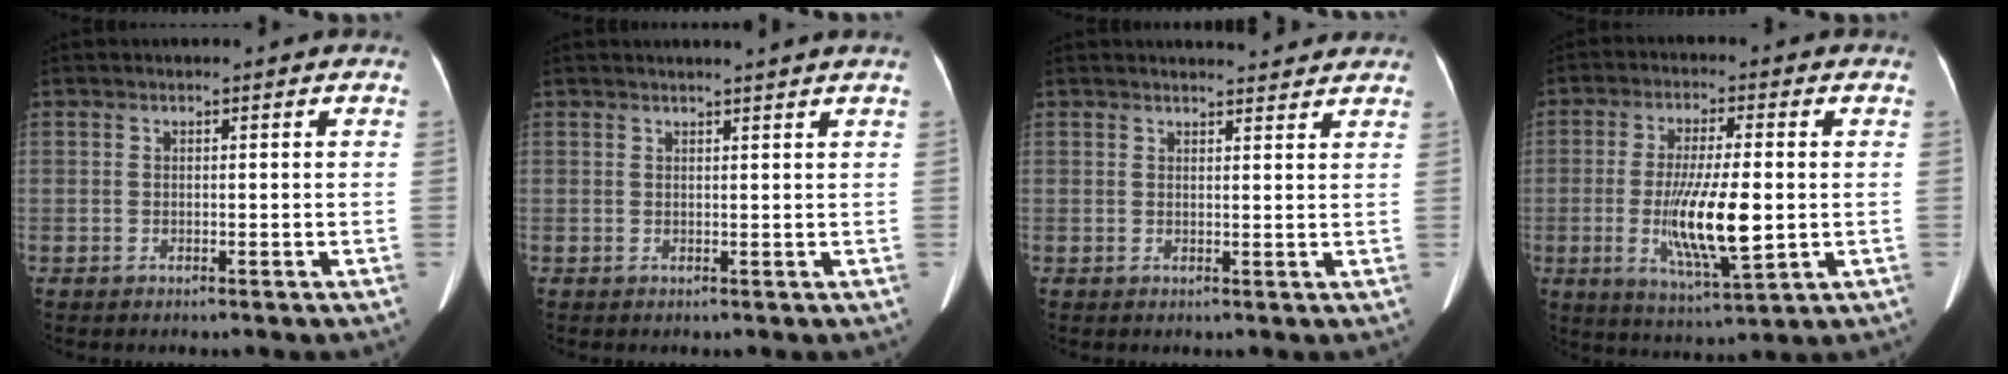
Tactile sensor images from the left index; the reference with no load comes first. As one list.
[{"total": 3.2, "force": [2.8, -0.9, 1.3], "torque": [-0.020, 0.001, 0.033]}, {"total": 5.2, "force": [5.0, 0.8, 1.1], "torque": [-0.017, 0.008, 0.051]}, {"total": 11.4, "force": [-1.3, 2.1, 11.1], "torque": [-0.213, -0.018, -0.019]}]